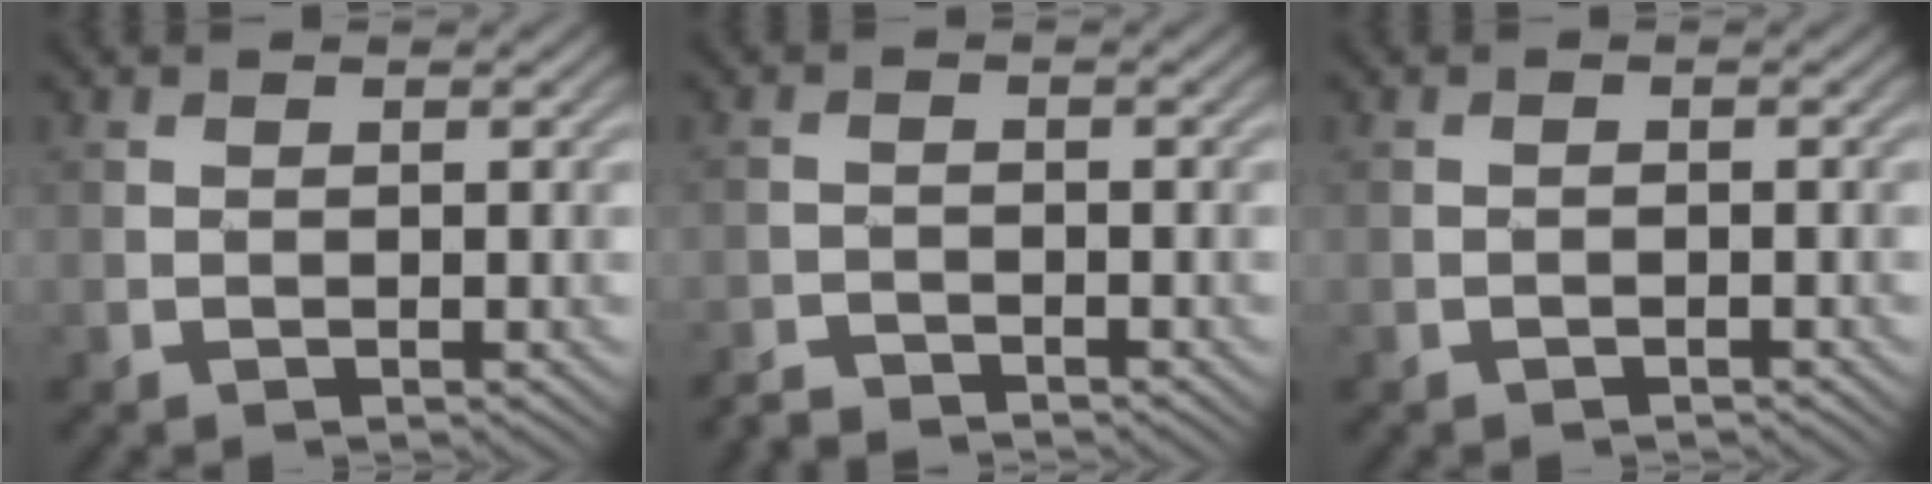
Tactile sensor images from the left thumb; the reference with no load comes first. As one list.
[{"total": 2.2, "force": [-2.2, 0.2, 0.3], "torque": [-0.004, -0.005, -0.047]}, {"total": 0.5, "force": [-0.5, 0.1, 0.2], "torque": [0.000, 0.000, -0.009]}]